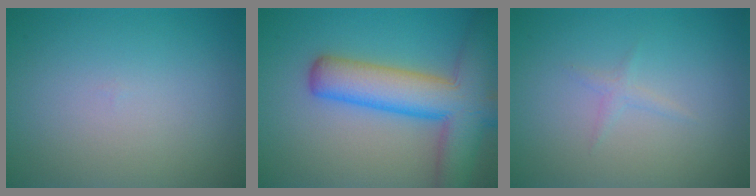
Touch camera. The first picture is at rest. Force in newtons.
{"total": 9.4, "press": 9.4, "slide": 0.5}
{"total": 0.9, "press": 0.9, "slide": 0.0}